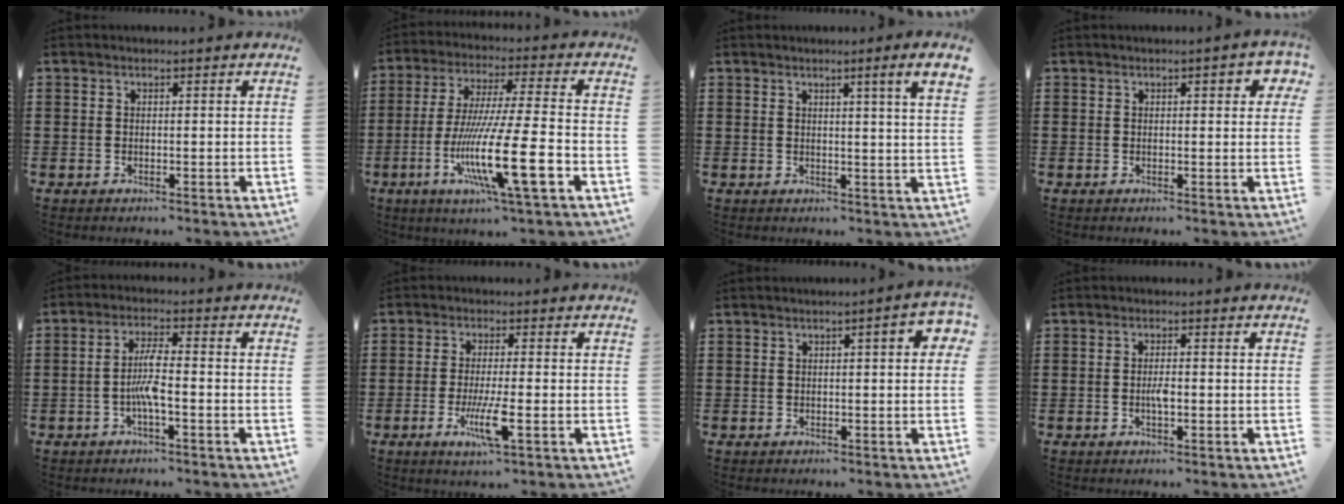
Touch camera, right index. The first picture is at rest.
{"total": 17.4, "force": [-5.9, 2.2, 16.2], "torque": [-0.323, -0.011, -0.104]}
{"total": 3.4, "force": [1.9, -0.9, 2.7], "torque": [-0.045, -0.008, 0.028]}
{"total": 1.9, "force": [0.5, 0.7, 1.7], "torque": [-0.018, 0.001, 0.003]}
{"total": 4.9, "force": [-1.3, 0.9, 4.7], "torque": [-0.105, -0.003, -0.032]}
{"total": 6.3, "force": [-2.2, 0.7, 5.9], "torque": [-0.114, -0.020, -0.040]}
{"total": 3.0, "force": [0.3, 0.5, 3.0], "torque": [-0.045, 0.002, 0.001]}
{"total": 2.3, "force": [-0.5, 0.6, 2.1], "torque": [-0.047, 0.000, -0.011]}